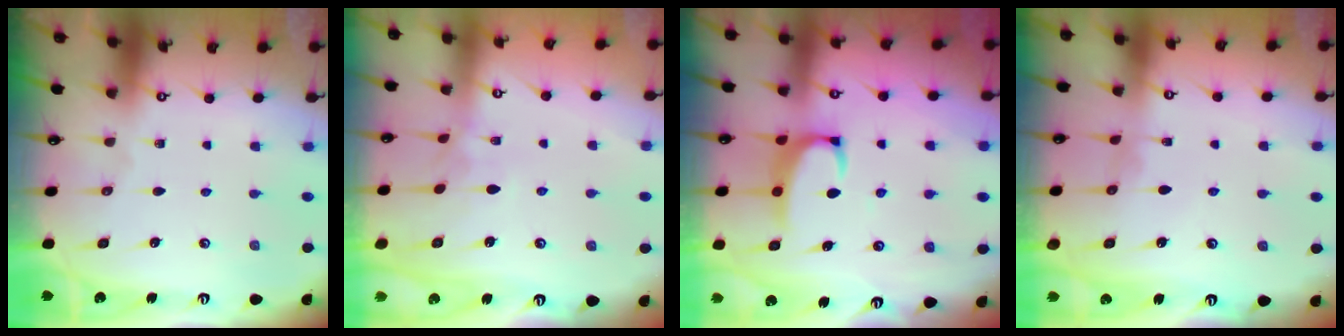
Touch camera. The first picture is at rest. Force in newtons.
{"total": 4.4, "press": 4.4, "slide": 0.1}
{"total": 3.3, "press": 3.2, "slide": 0.7}
{"total": 1.7, "press": 1.6, "slide": 0.3}